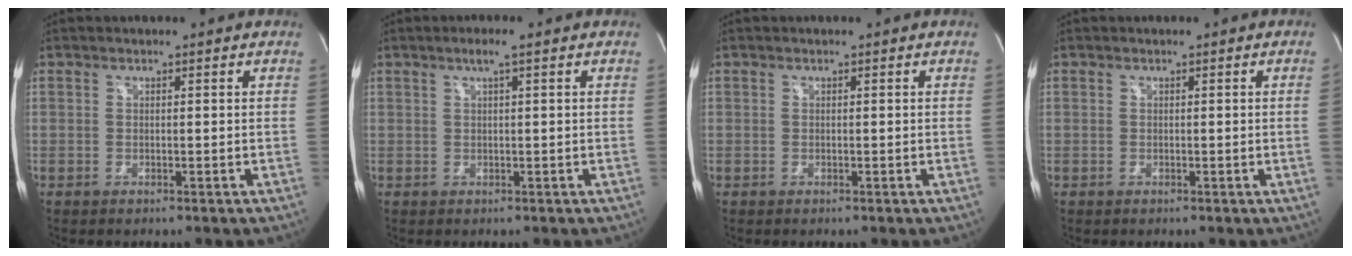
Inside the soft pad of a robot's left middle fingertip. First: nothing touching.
{"total": 1.9, "force": [1.0, -0.1, 1.6], "torque": [-0.034, 0.005, 0.018]}
{"total": 0.0}
{"total": 0.9, "force": [0.0, -0.4, 0.8], "torque": [-0.009, -0.001, -0.002]}